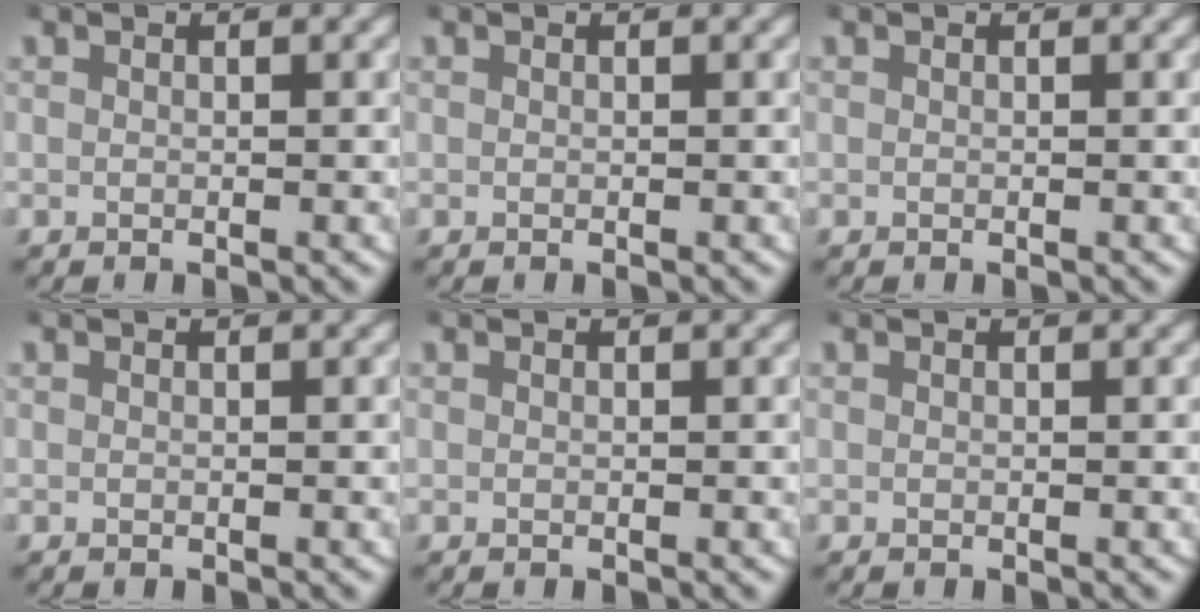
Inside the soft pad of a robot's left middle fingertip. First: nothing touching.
{"total": 0.0}
{"total": 0.0}
{"total": 0.0}
{"total": 0.0}
{"total": 0.0}